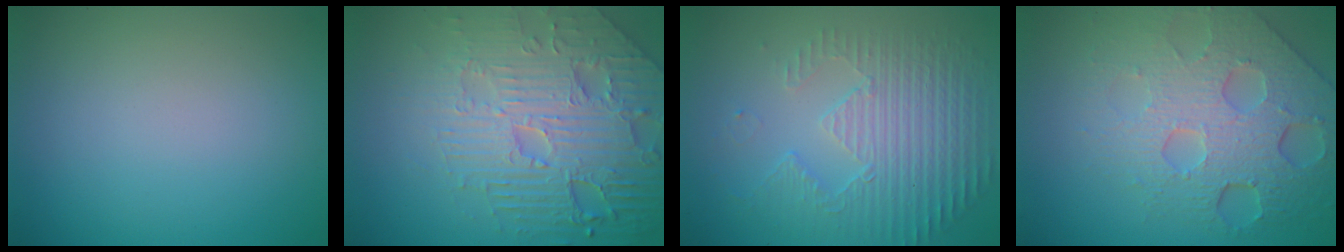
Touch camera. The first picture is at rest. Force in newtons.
{"total": 7.4, "press": 6.0, "slide": 4.4}
{"total": 5.6, "press": 3.5, "slide": 4.3}
{"total": 7.9, "press": 5.5, "slide": 5.7}